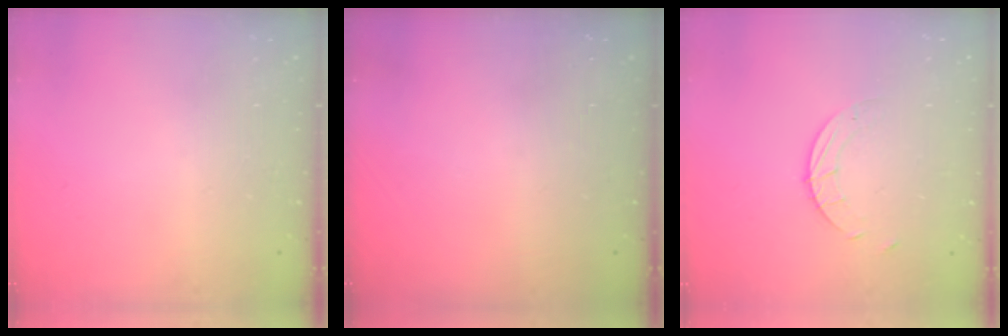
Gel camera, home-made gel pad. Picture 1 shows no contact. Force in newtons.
{"total": 0.0}
{"total": 2.6, "press": 2.6, "slide": 0.2}